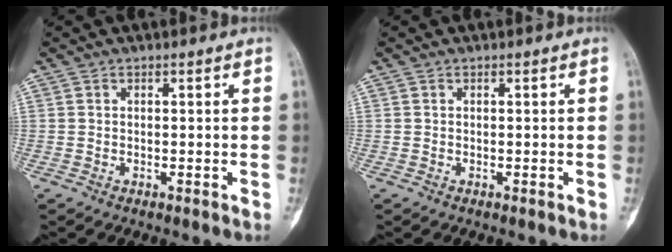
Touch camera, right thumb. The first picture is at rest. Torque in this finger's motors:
{"motor_torque": [0.11, -0.05, 0.00, 0.00, 0.01]}